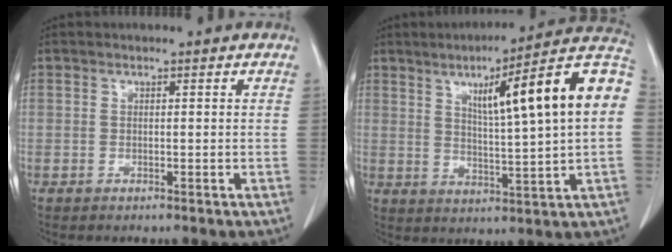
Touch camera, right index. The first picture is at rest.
{"total": 18.4, "force": [4.4, 0.4, 17.8], "torque": [-0.245, 0.026, 0.055]}